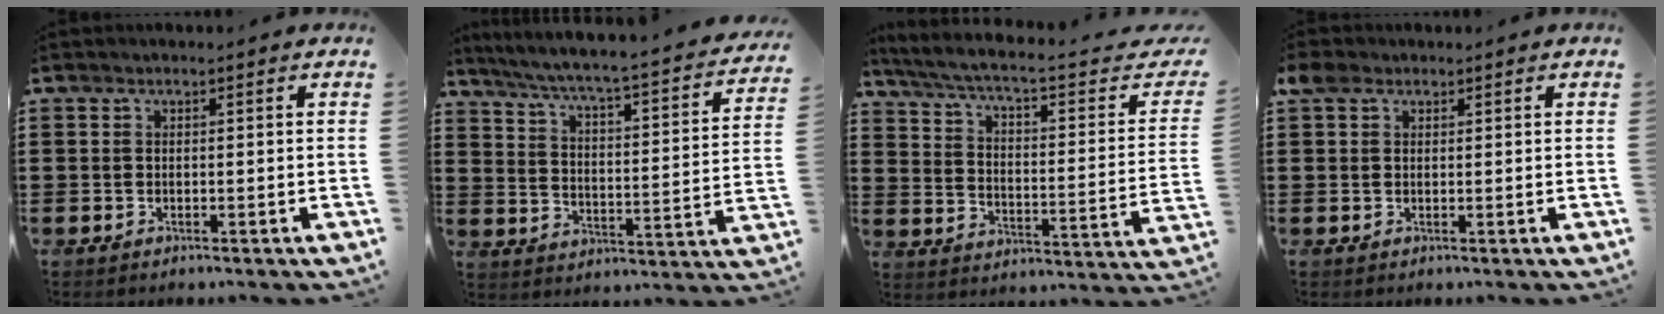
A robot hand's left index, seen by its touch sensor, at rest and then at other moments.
{"total": 3.8, "force": [3.2, -0.5, 2.1], "torque": [-0.061, -0.041, 0.038]}
{"total": 5.2, "force": [3.5, 0.1, 3.8], "torque": [-0.089, -0.033, 0.050]}
{"total": 2.2, "force": [1.1, 1.5, 1.2], "torque": [-0.029, 0.008, 0.020]}